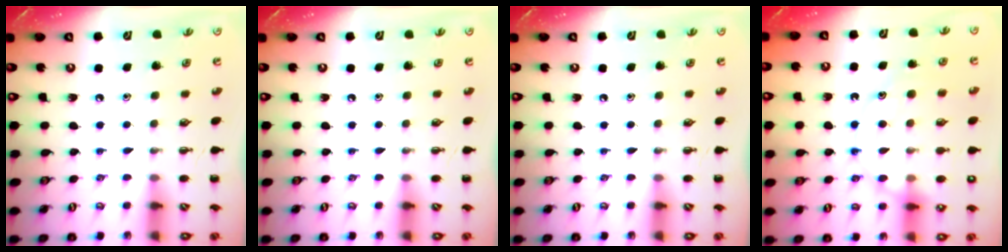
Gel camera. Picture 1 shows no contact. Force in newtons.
{"total": 0.0}
{"total": 0.0}
{"total": 14.3, "press": 14.3, "slide": 1.0}